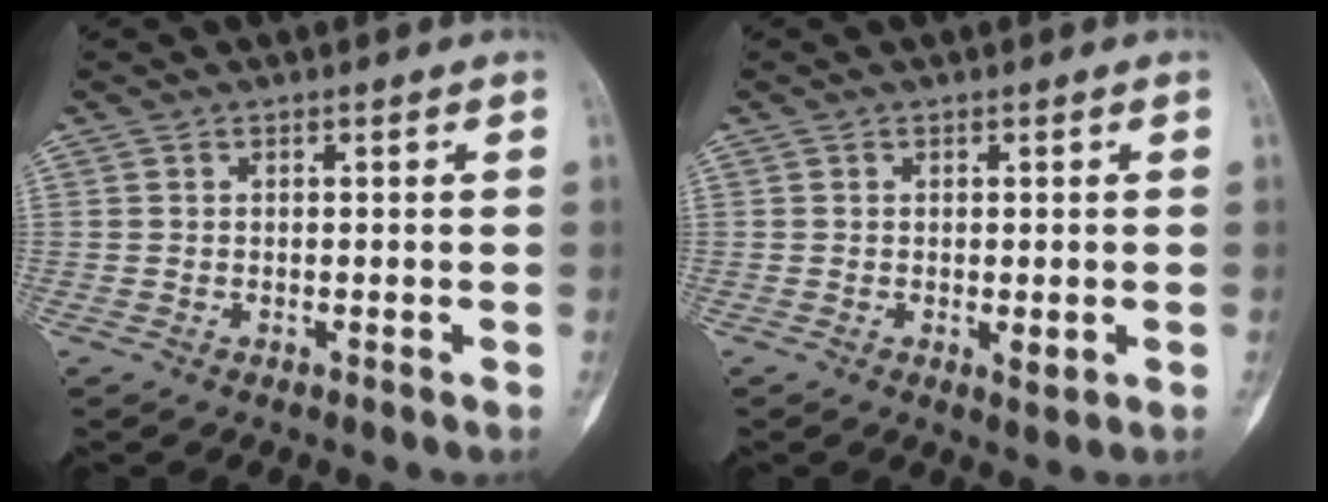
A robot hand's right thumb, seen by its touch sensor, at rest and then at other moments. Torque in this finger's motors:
{"motor_torque": [0.00, 0.16, 0.12, 0.18, -0.03]}